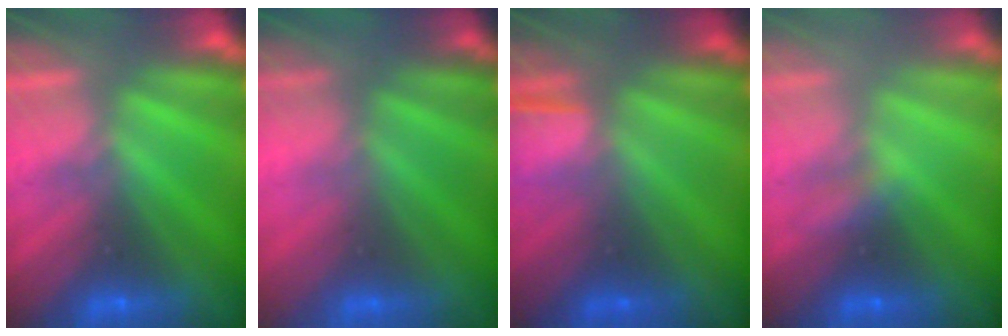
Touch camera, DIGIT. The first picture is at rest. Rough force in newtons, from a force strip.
{"total": 2.6}
{"total": 1.3}
{"total": 2.1}